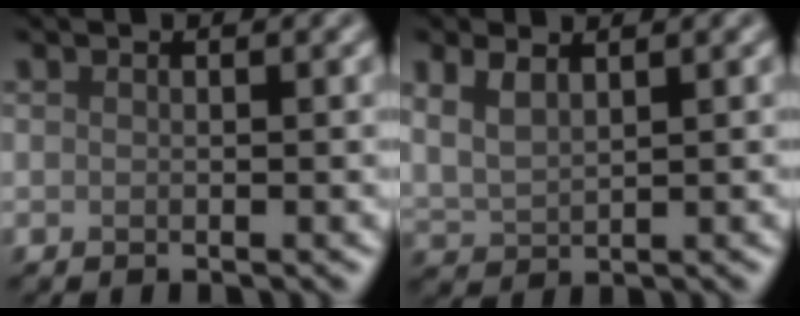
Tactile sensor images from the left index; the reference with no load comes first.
{"total": 2.5, "force": [1.4, 1.0, 1.7], "torque": [-0.043, 0.001, 0.032]}